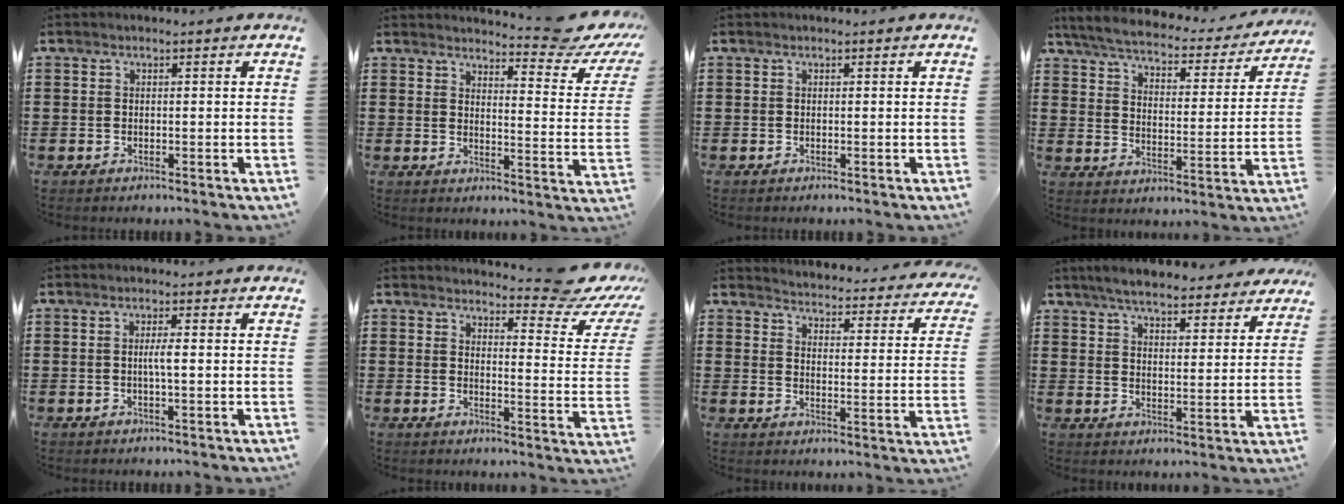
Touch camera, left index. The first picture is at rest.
{"total": 6.1, "force": [5.3, 0.1, 2.9], "torque": [-0.046, -0.038, 0.087]}
{"total": 0.0}
{"total": 4.5, "force": [4.2, 0.3, 1.7], "torque": [-0.056, -0.029, 0.067]}
{"total": 2.1, "force": [0.1, 0.0, 2.1], "torque": [-0.041, -0.004, 0.001]}
{"total": 6.3, "force": [5.6, 0.4, 3.0], "torque": [-0.049, -0.039, 0.093]}
{"total": 3.3, "force": [3.3, -0.6, 0.2], "torque": [-0.018, -0.043, 0.048]}
{"total": 5.7, "force": [5.4, 0.5, 1.7], "torque": [-0.056, -0.021, 0.099]}